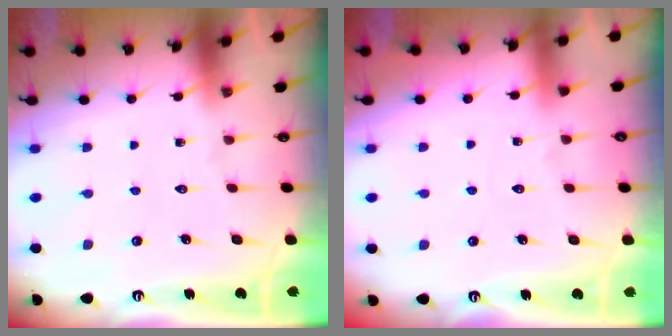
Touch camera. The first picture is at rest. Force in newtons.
{"total": 2.9, "press": 2.9, "slide": 0.3}